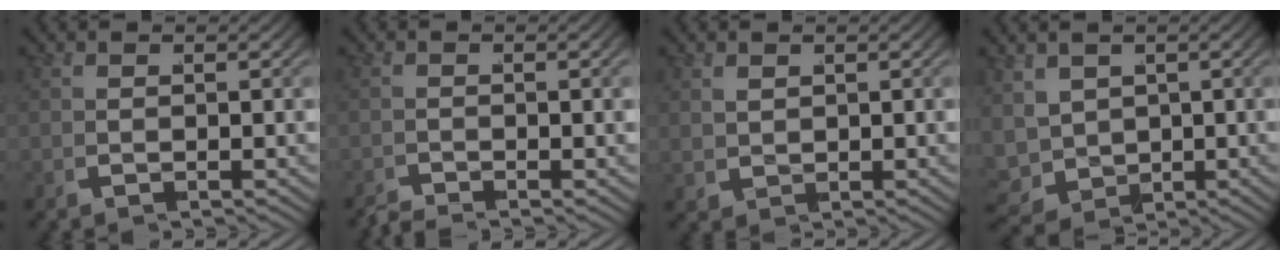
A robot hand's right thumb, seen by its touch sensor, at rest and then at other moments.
{"total": 1.4, "force": [-1.3, -0.1, 0.4], "torque": [0.008, 0.000, -0.033]}
{"total": 1.1, "force": [1.0, 0.5, 0.1], "torque": [-0.001, 0.003, 0.026]}
{"total": 5.4, "force": [-0.7, 4.5, 2.8], "torque": [-0.083, -0.043, 0.007]}